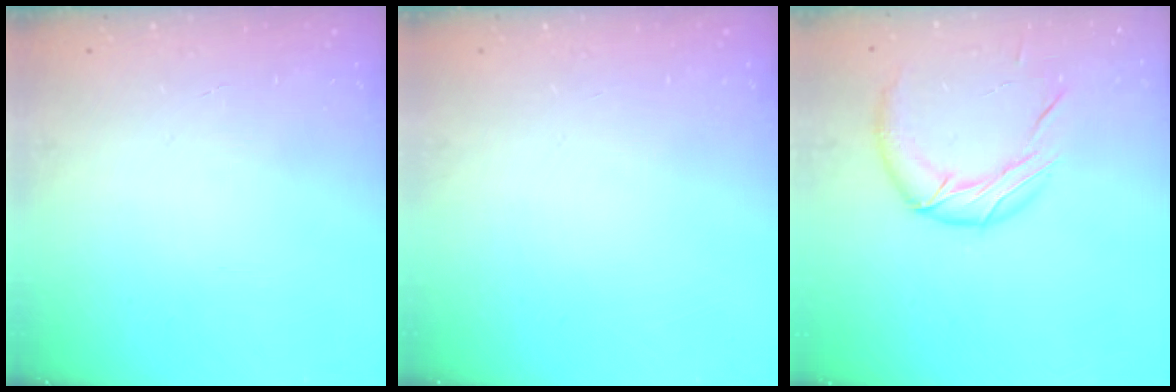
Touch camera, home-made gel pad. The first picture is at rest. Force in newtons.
{"total": 0.0}
{"total": 12.0, "press": 11.9, "slide": 0.7}